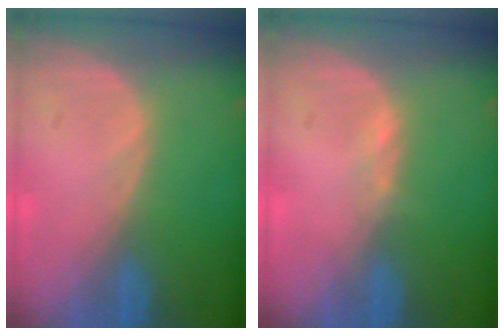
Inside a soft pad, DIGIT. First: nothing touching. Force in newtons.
{"total": 0.6, "press": 0.5, "slide": 0.4}